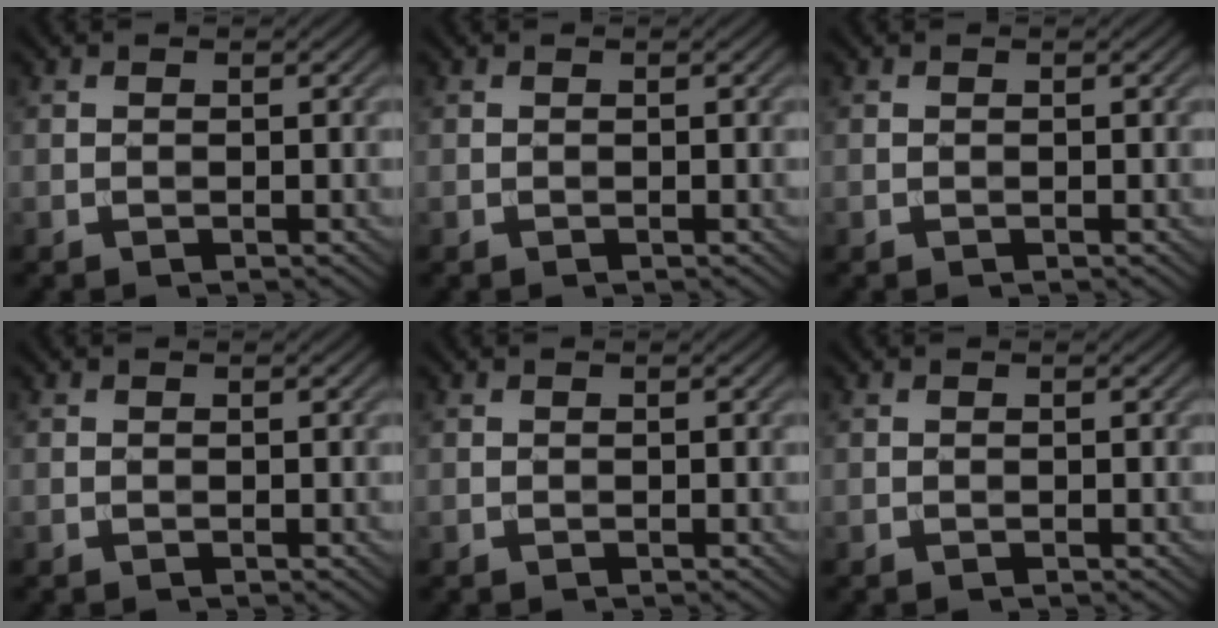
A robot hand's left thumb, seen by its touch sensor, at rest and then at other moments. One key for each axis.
{"total": 0.0}
{"total": 0.0}
{"total": 0.0}
{"total": 0.0}
{"total": 0.0}